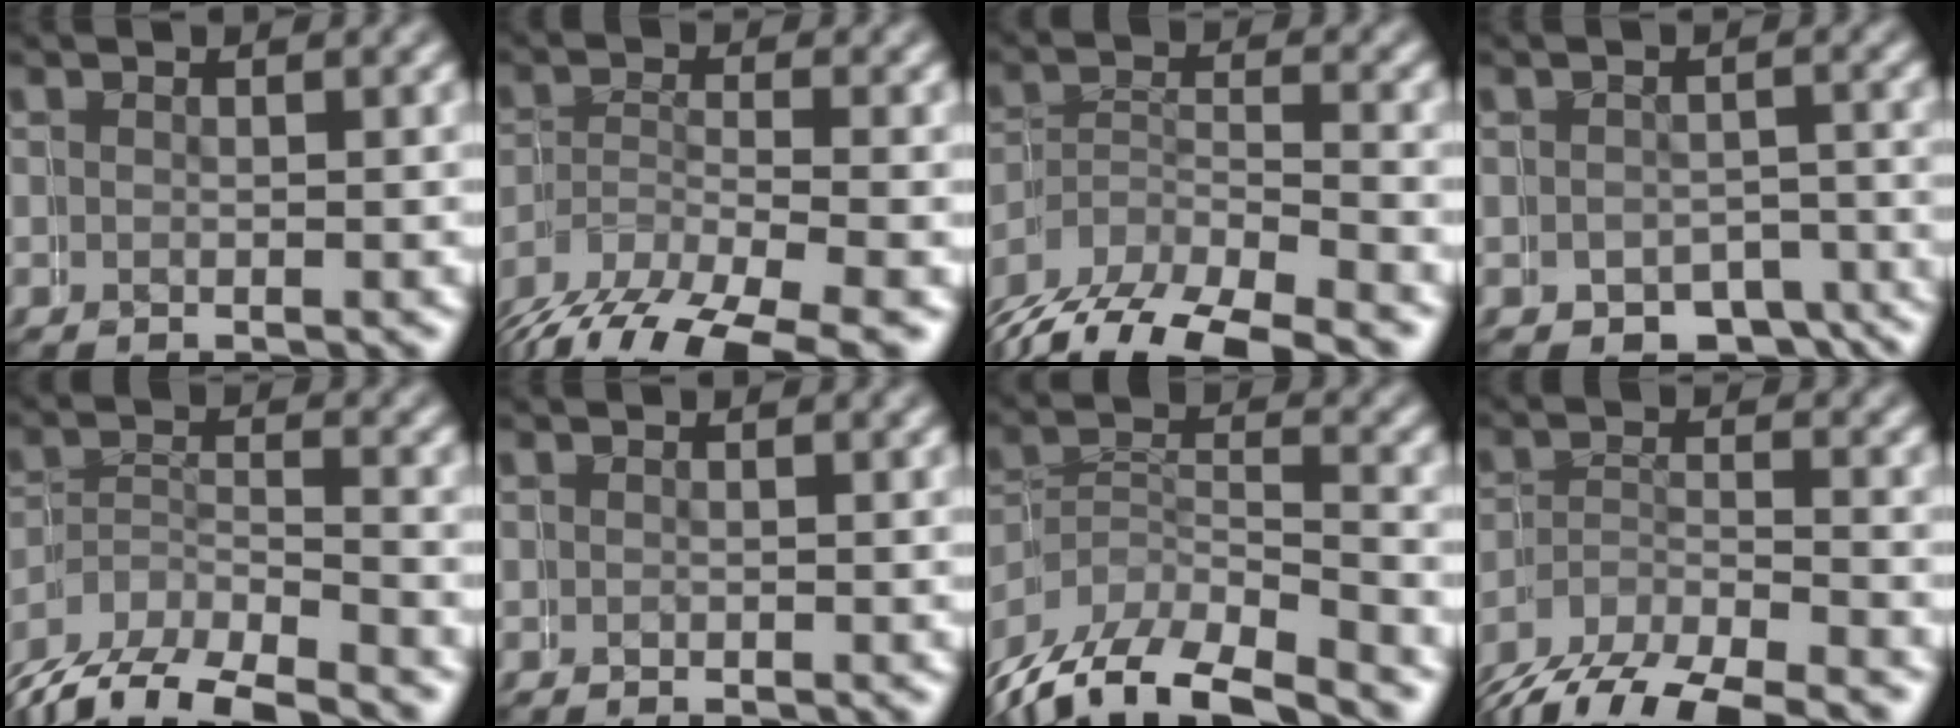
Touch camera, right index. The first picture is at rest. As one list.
[{"total": 8.2, "force": [-5.8, 4.2, 4.0], "torque": [-0.080, -0.037, -0.070]}, {"total": 8.7, "force": [-6.3, 4.8, 3.7], "torque": [-0.067, -0.026, -0.092]}, {"total": 6.2, "force": [-4.6, 4.0, 0.9], "torque": [-0.005, -0.018, -0.071]}, {"total": 7.8, "force": [-5.8, 4.8, 2.1], "torque": [-0.053, -0.025, -0.094]}, {"total": 0.0}, {"total": 8.7, "force": [-6.8, 4.8, 2.5], "torque": [-0.066, -0.029, -0.104]}, {"total": 7.0, "force": [-5.1, 3.8, 2.9], "torque": [-0.052, -0.019, -0.075]}]